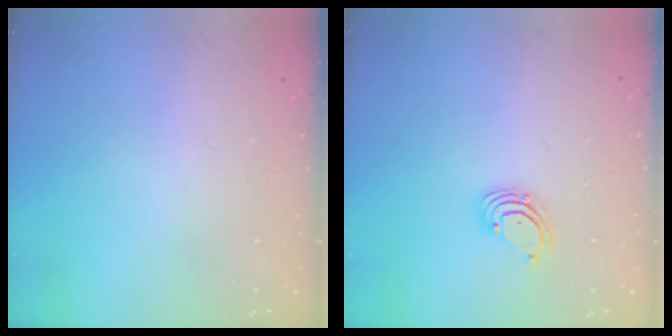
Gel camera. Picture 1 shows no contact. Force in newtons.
{"total": 1.8, "press": 1.8, "slide": 0.2}